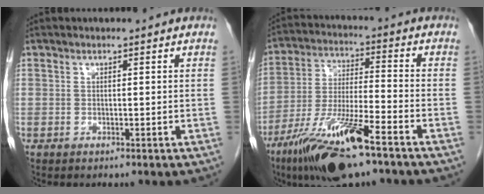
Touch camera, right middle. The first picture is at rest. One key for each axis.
{"total": 15.4, "fx": -9.7, "fy": 1.8, "fz": 11.8, "tx": -0.241, "ty": -0.033, "tz": -0.176}